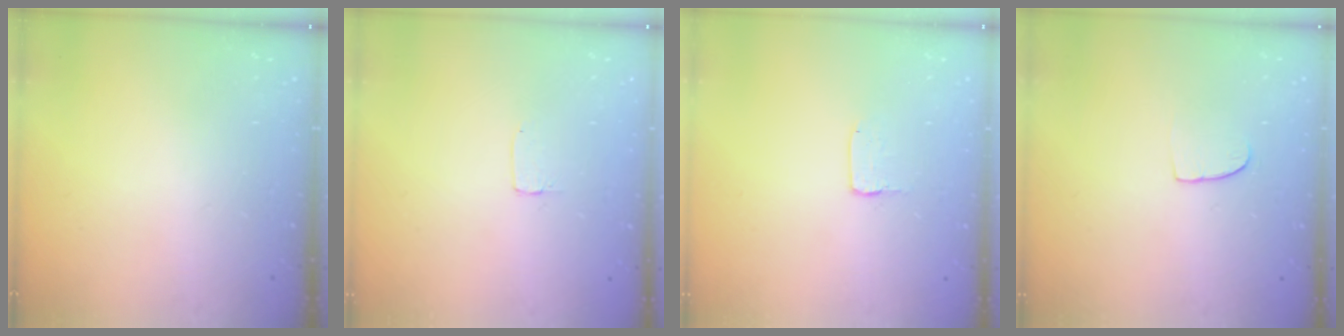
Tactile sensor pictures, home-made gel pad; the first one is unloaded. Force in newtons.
{"total": 1.2, "press": 1.2, "slide": 0.0}
{"total": 1.7, "press": 1.6, "slide": 0.1}
{"total": 4.8, "press": 4.8, "slide": 0.4}